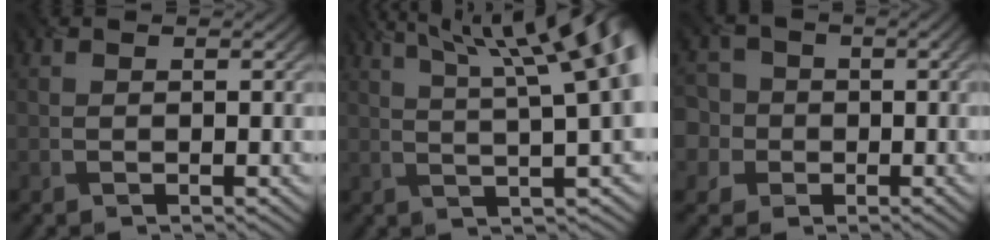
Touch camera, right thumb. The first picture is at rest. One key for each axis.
{"total": 14.2, "fx": 6.1, "fy": 3.9, "fz": 12.2, "tx": -0.142, "ty": 0.059, "tz": 0.070}
{"total": 6.7, "fx": -0.7, "fy": 6.5, "fz": 1.6, "tx": -0.064, "ty": 0.010, "tz": -0.045}